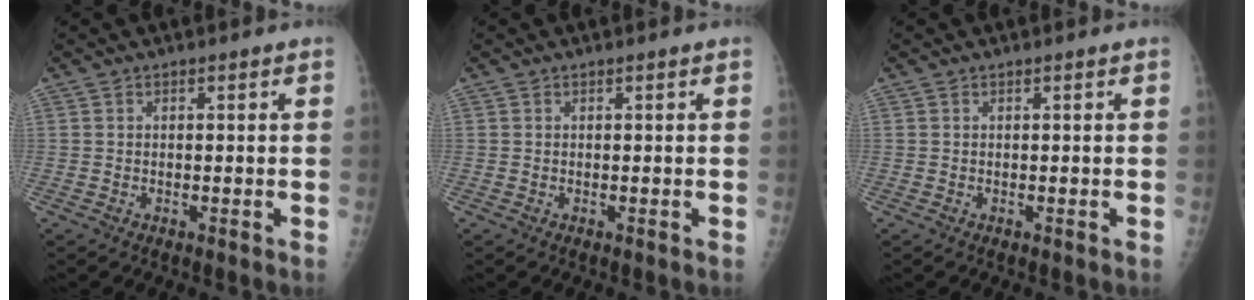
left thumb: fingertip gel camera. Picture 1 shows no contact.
{"total": 0.0}
{"total": 0.0}